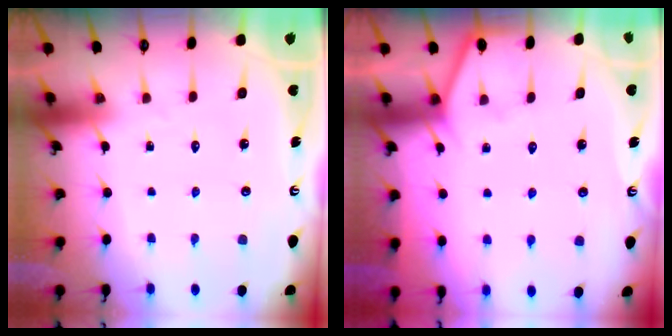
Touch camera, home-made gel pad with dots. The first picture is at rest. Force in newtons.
{"total": 2.9, "press": 2.9, "slide": 0.3}